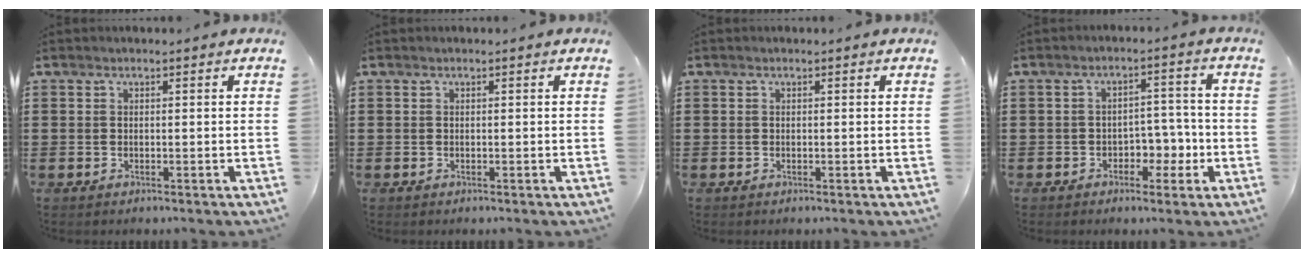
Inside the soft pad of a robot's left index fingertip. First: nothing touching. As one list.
[{"total": 0.0}, {"total": 0.0}, {"total": 4.4, "force": [-2.1, 3.1, 2.4], "torque": [-0.042, 0.007, -0.046]}]